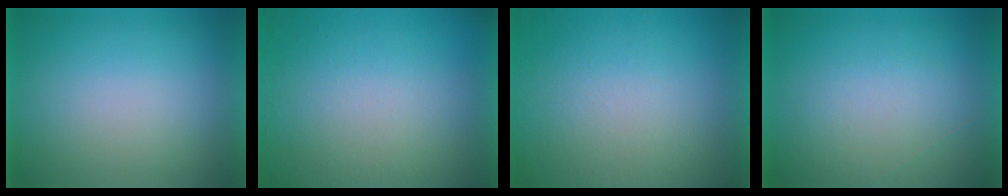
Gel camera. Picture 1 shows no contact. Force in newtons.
{"total": 4.9}
{"total": 7.1}
{"total": 1.0}